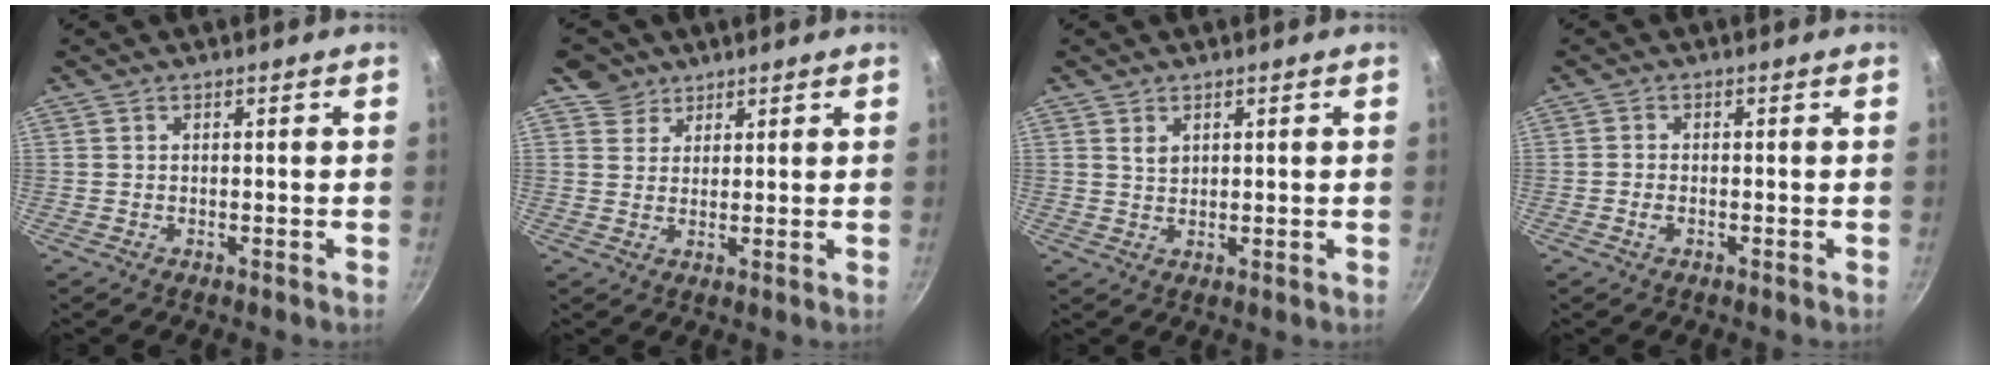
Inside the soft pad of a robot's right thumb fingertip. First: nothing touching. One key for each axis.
{"total": 4.1, "fx": 2.7, "fy": 3.1, "fz": -0.1, "tx": 0.036, "ty": -0.004, "tz": 0.039}
{"total": 2.1, "fx": 1.0, "fy": 1.4, "fz": 1.3, "tx": -0.018, "ty": -0.005, "tz": 0.021}
{"total": 1.8, "fx": -0.8, "fy": 1.0, "fz": 1.2, "tx": -0.031, "ty": 0.008, "tz": -0.018}